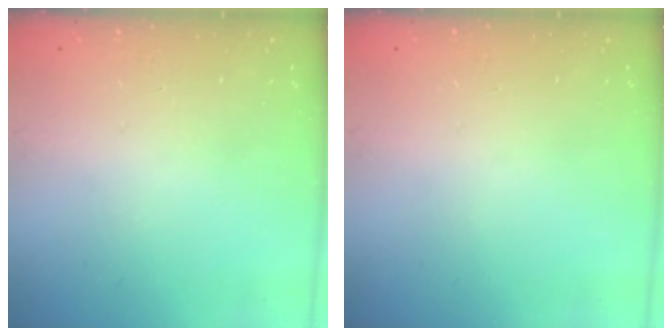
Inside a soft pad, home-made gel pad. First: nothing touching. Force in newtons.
{"total": 0.0}